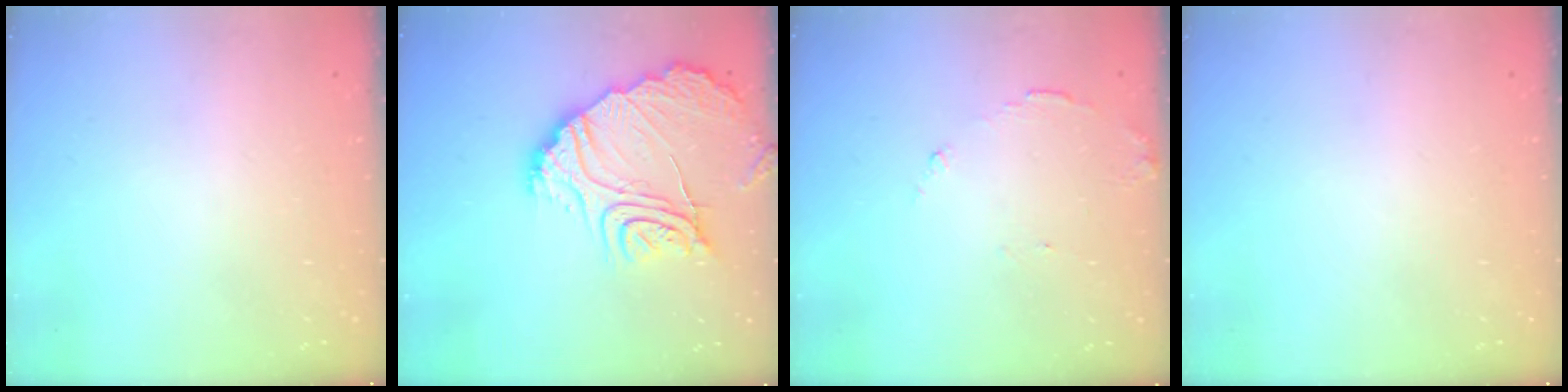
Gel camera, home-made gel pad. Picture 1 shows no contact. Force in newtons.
{"total": 16.3, "press": 16.2, "slide": 1.7}
{"total": 7.8, "press": 7.8, "slide": 0.5}
{"total": 0.0}